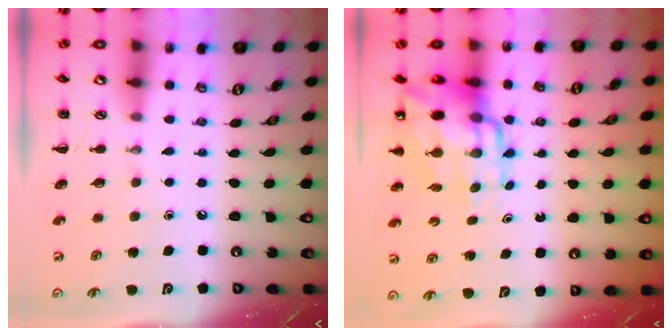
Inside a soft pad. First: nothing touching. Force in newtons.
{"total": 15.0, "press": 14.4, "slide": 4.2}